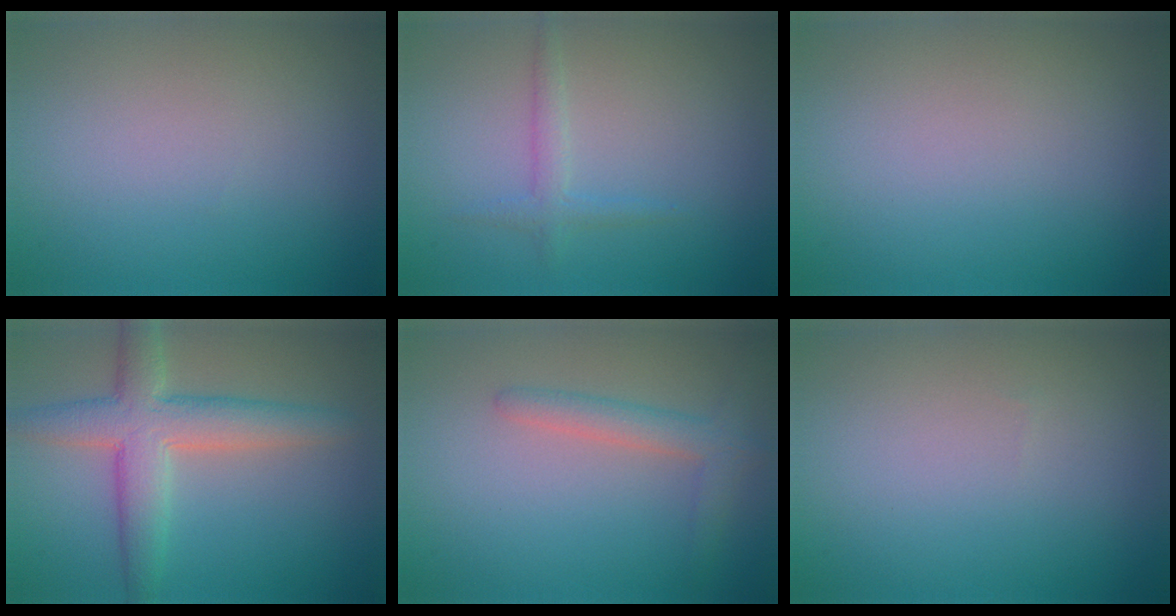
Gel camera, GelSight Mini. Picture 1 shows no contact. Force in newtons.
{"total": 1.5, "press": 1.5, "slide": 0.0}
{"total": 0.0}
{"total": 5.7, "press": 5.7, "slide": 0.3}
{"total": 2.6, "press": 2.6, "slide": 0.2}
{"total": 0.0}